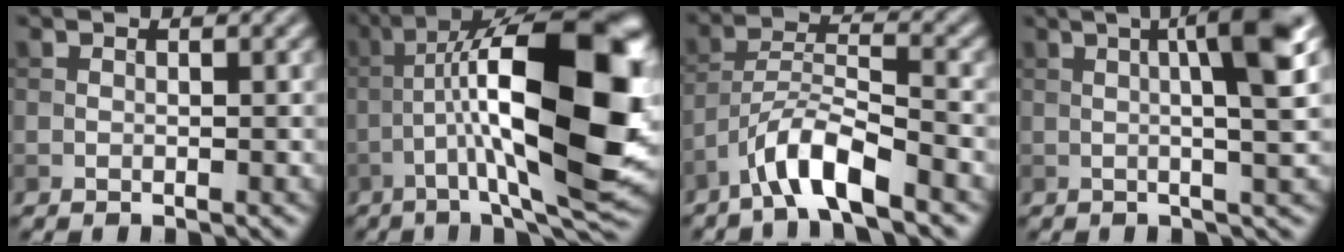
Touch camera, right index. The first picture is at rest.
{"total": 16.2, "force": [-0.9, 4.6, 15.5], "torque": [-0.244, 0.032, -0.018]}
{"total": 5.6, "force": [-4.0, 1.0, 3.8], "torque": [-0.066, 0.008, -0.078]}
{"total": 7.1, "force": [1.3, 1.2, 6.8], "torque": [-0.088, 0.013, 0.020]}